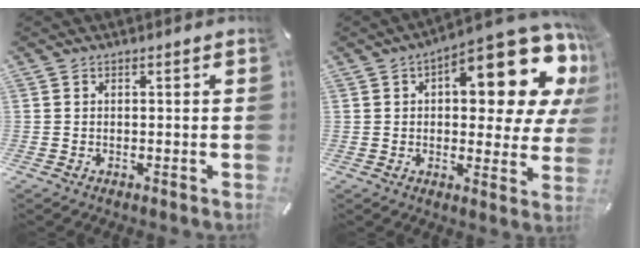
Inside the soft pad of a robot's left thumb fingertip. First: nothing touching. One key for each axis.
{"total": 17.8, "fx": 8.8, "fy": 7.3, "fz": 13.6, "tx": -0.167, "ty": -0.077, "tz": 0.139}